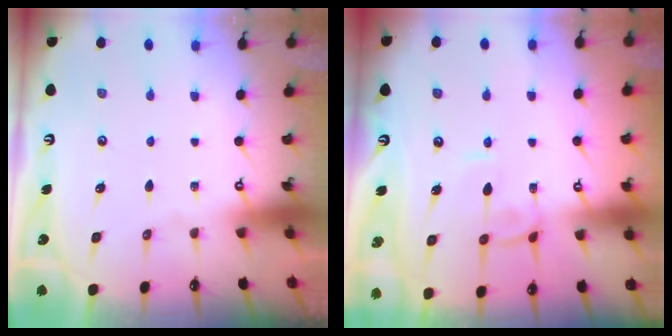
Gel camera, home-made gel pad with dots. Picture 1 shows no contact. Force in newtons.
{"total": 1.3, "press": 1.2, "slide": 0.5}